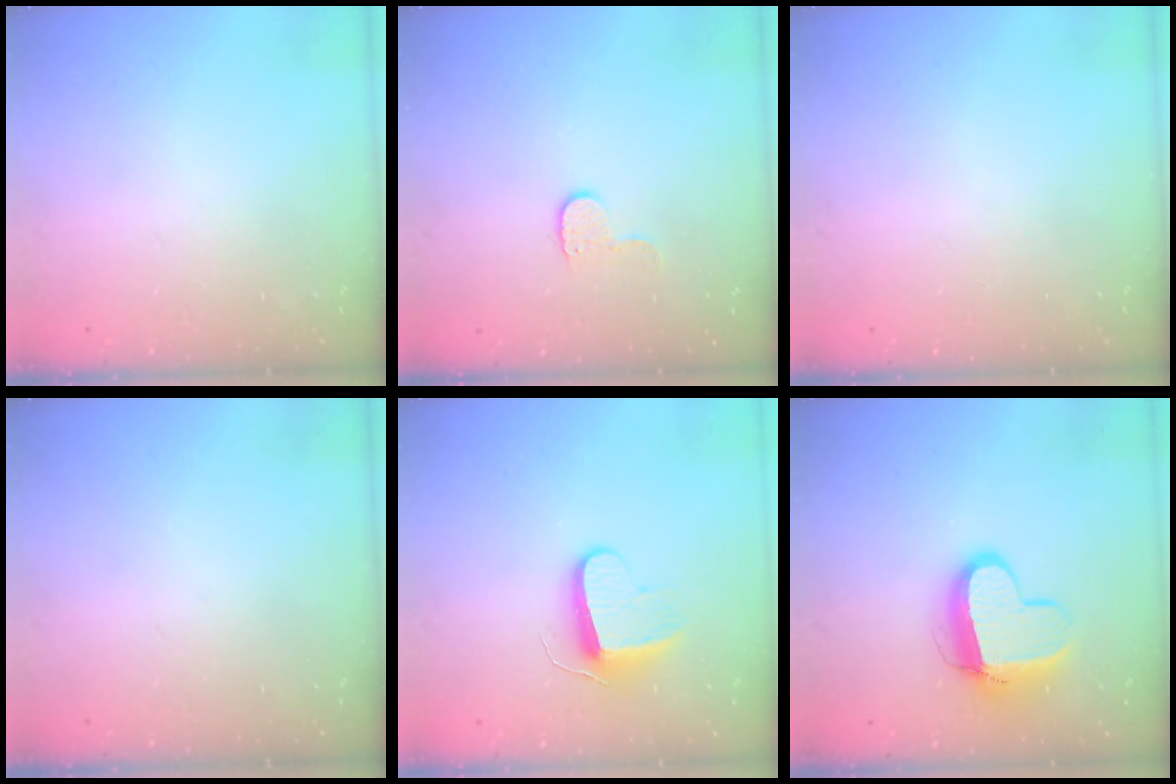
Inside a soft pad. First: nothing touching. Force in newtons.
{"total": 5.1, "press": 5.0, "slide": 0.5}
{"total": 0.0}
{"total": 0.0}
{"total": 8.9, "press": 8.9, "slide": 0.1}
{"total": 11.2, "press": 11.2, "slide": 0.9}